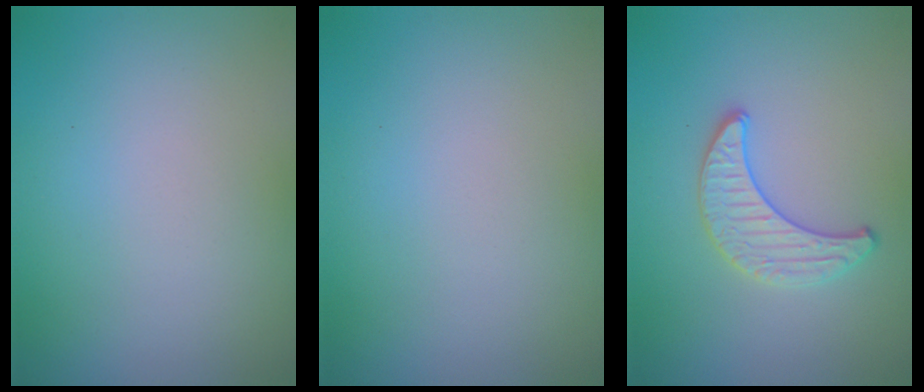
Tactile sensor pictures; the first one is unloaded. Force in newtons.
{"total": 0.0}
{"total": 2.0, "press": 2.0, "slide": 0.1}